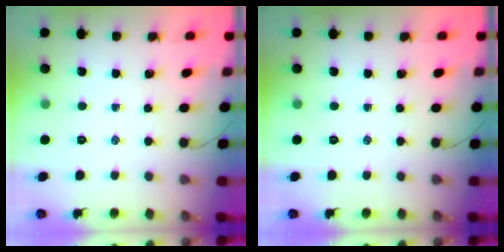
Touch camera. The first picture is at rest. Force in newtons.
{"total": 0.0}